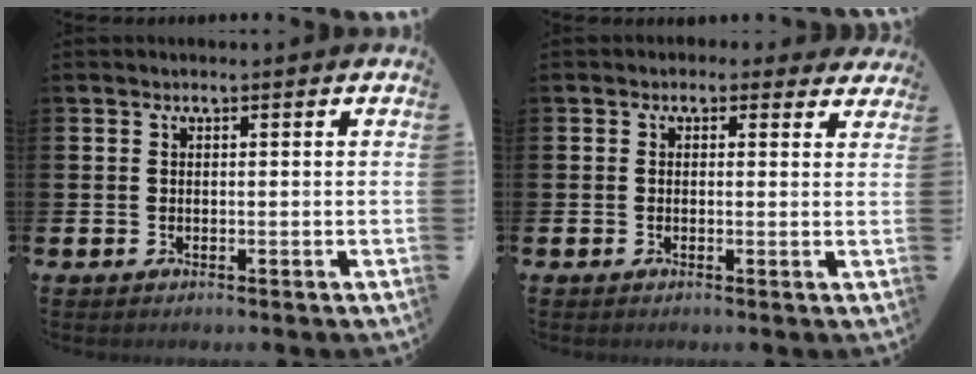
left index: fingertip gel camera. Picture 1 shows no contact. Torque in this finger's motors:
{"motor_torque": [1.14, -1.00, 0.20, 0.05]}